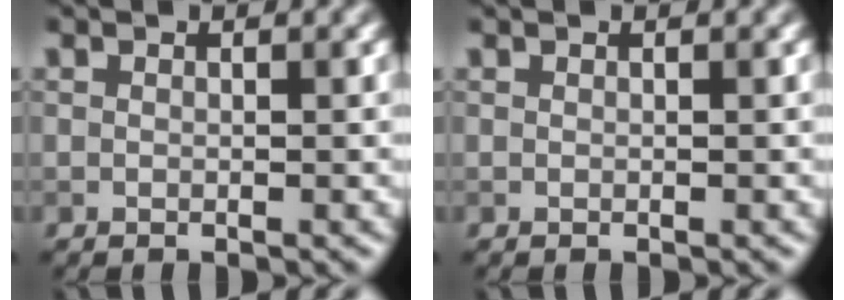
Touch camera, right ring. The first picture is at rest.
{"total": 0.0}